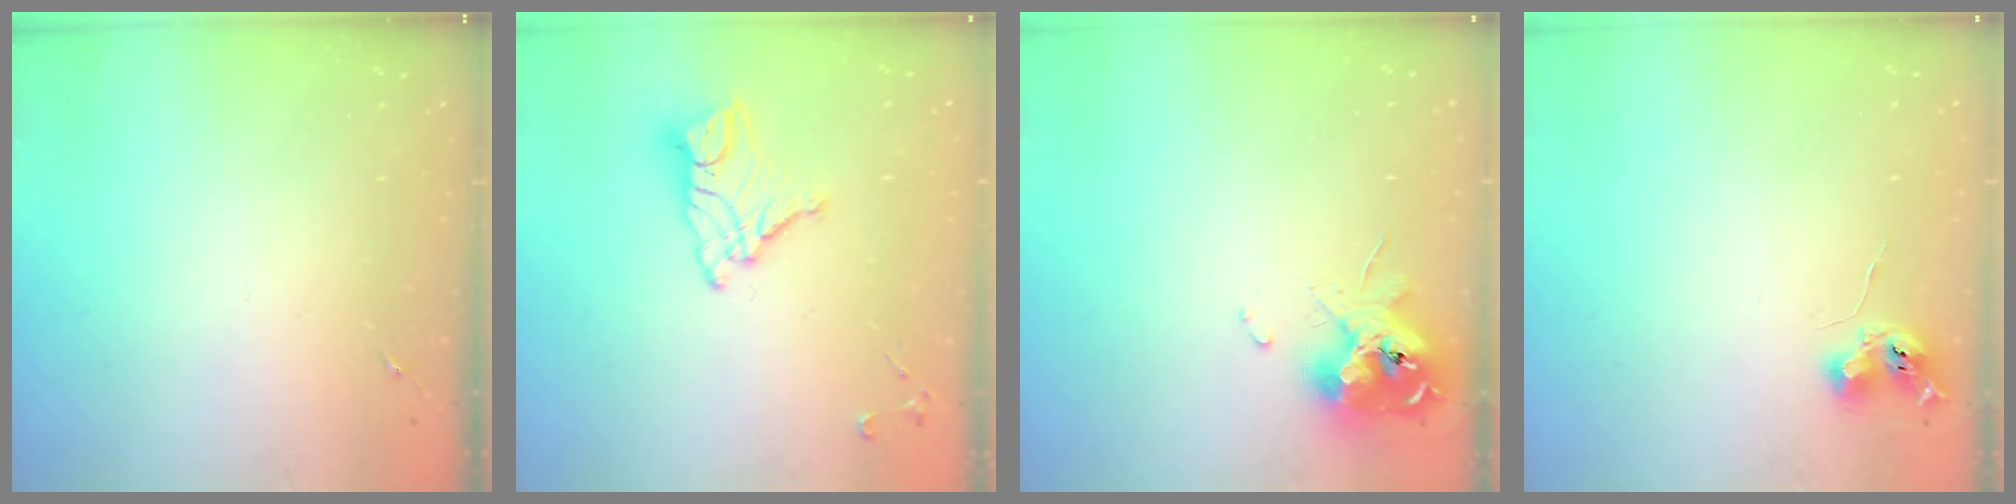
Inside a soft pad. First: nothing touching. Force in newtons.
{"total": 12.7, "press": 12.6, "slide": 1.1}
{"total": 12.4, "press": 12.2, "slide": 1.6}
{"total": 6.2, "press": 6.1, "slide": 0.8}